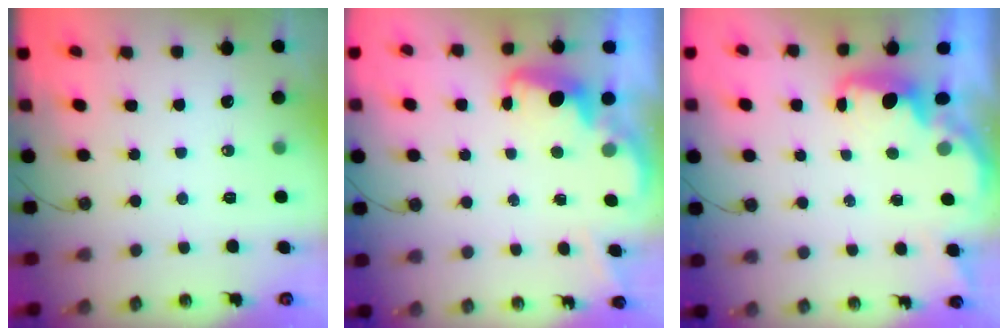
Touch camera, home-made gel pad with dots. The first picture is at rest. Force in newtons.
{"total": 2.6, "press": 2.4, "slide": 0.8}
{"total": 1.5, "press": 1.3, "slide": 0.7}